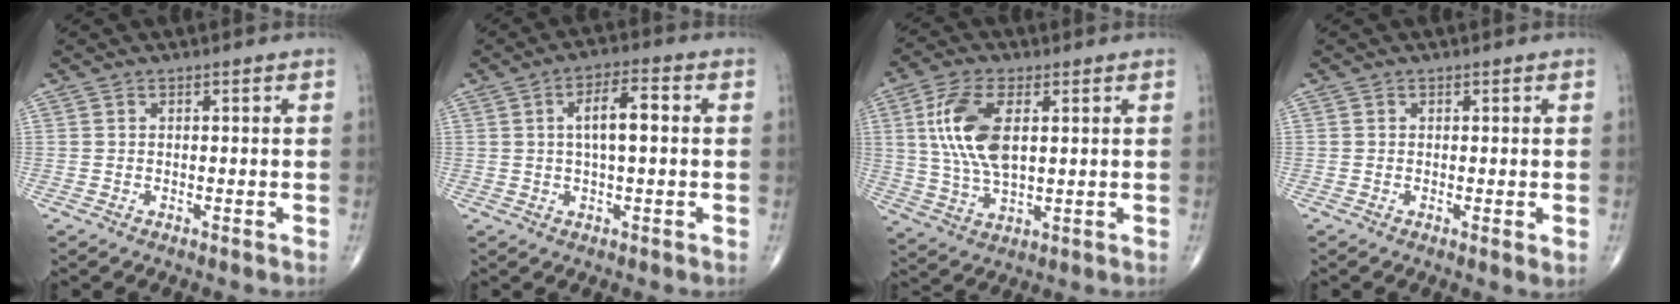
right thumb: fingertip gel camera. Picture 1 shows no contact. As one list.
[{"total": 6.9, "force": [0.9, 2.3, 6.5], "torque": [-0.108, 0.013, 0.011]}, {"total": 12.4, "force": [2.8, 6.0, 10.5], "torque": [-0.215, -0.005, 0.057]}, {"total": 1.3, "force": [0.0, 0.4, 1.2], "torque": [-0.024, -0.007, -0.002]}]